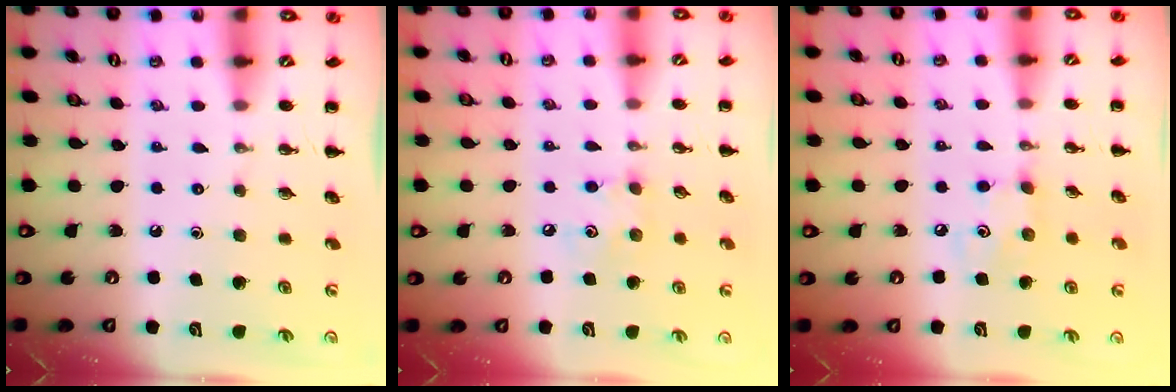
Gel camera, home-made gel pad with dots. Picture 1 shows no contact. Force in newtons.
{"total": 4.8, "press": 4.7, "slide": 0.7}
{"total": 3.9, "press": 3.8, "slide": 0.6}